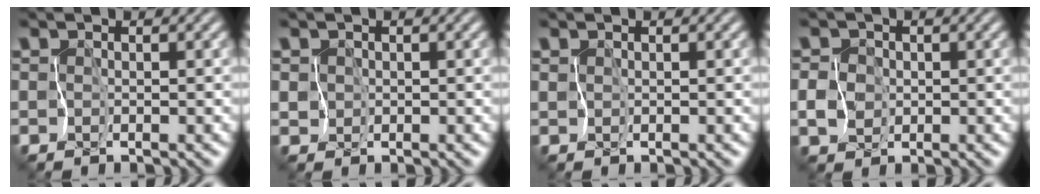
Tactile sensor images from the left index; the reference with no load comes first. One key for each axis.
{"total": 2.6, "fx": 0.7, "fy": 2.4, "fz": 0.6, "tx": -0.029, "ty": 0.019, "tz": 0.007}
{"total": 0.0}
{"total": 3.1, "fx": -0.4, "fy": 3.0, "fz": 0.8, "tx": -0.023, "ty": 0.010, "tz": -0.013}